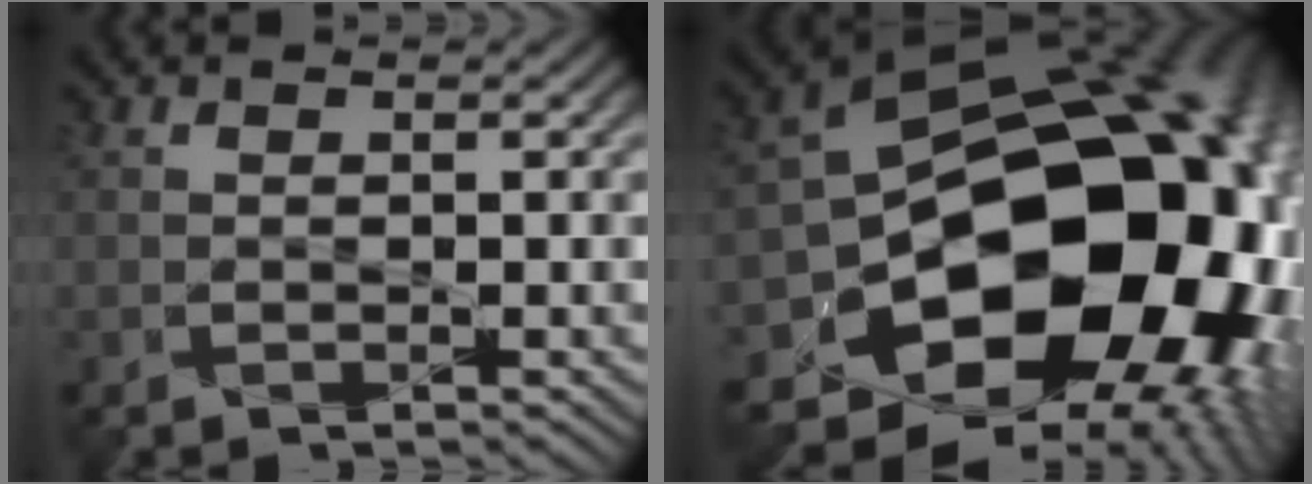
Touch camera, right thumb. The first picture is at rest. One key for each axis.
{"total": 21.9, "fx": -5.2, "fy": 16.2, "fz": 13.8, "tx": -0.230, "ty": -0.050, "tz": -0.061}